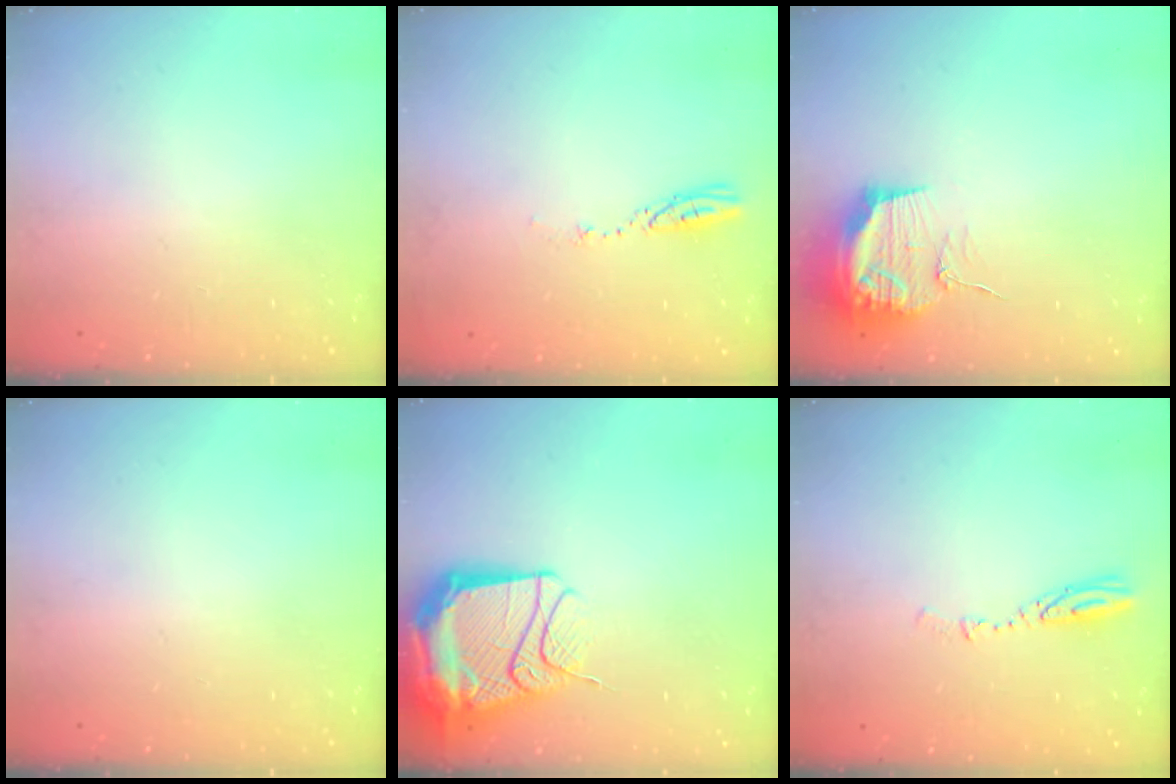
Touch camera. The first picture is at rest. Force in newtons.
{"total": 3.8, "press": 3.8, "slide": 0.4}
{"total": 16.1, "press": 16.1, "slide": 0.2}
{"total": 0.0}
{"total": 24.0, "press": 20.5, "slide": 12.5}
{"total": 3.6, "press": 3.5, "slide": 0.4}